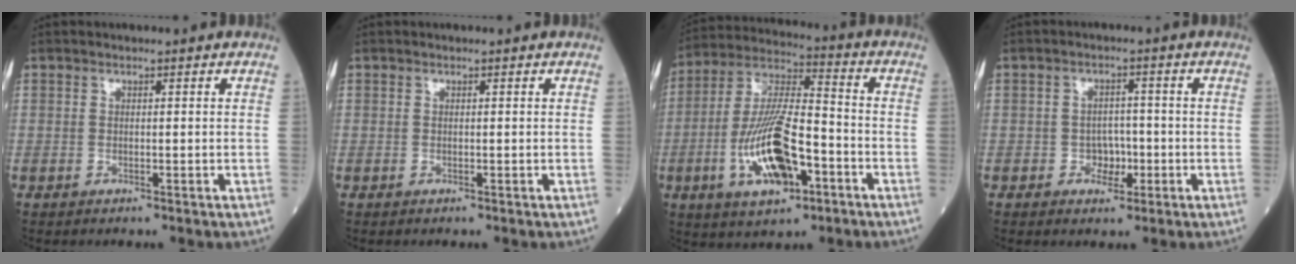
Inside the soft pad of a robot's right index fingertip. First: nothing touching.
{"total": 0.0}
{"total": 14.9, "force": [-5.0, 4.8, 13.1], "torque": [-0.264, 0.001, -0.088]}
{"total": 3.2, "force": [-1.1, 2.3, 1.8], "torque": [-0.018, 0.007, -0.018]}